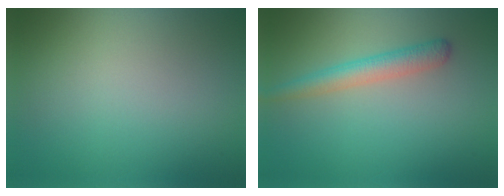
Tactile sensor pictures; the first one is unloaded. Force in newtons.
{"total": 2.8, "press": 2.7, "slide": 0.2}